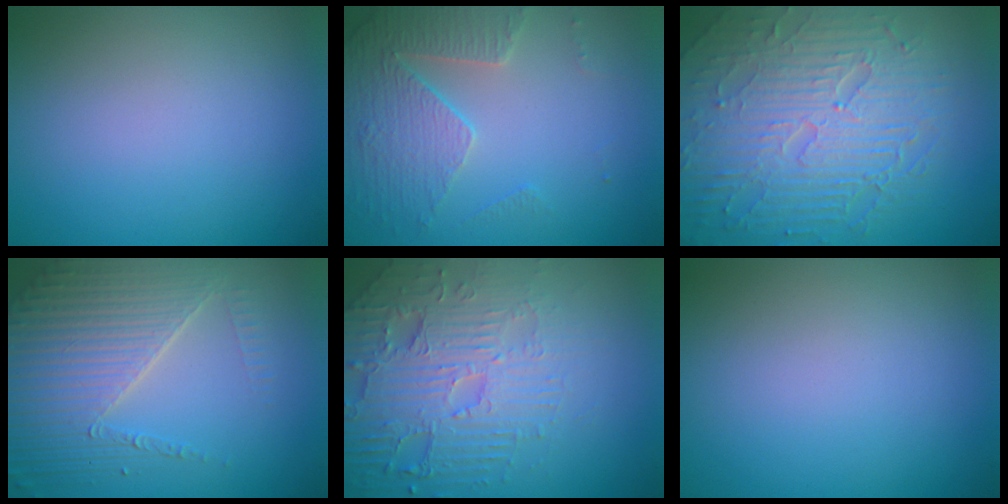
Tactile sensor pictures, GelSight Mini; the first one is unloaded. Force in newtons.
{"total": 3.7, "press": 3.6, "slide": 0.9}
{"total": 9.7, "press": 6.2, "slide": 7.4}
{"total": 6.7, "press": 5.0, "slide": 4.5}
{"total": 6.9, "press": 5.3, "slide": 4.4}
{"total": 0.0}